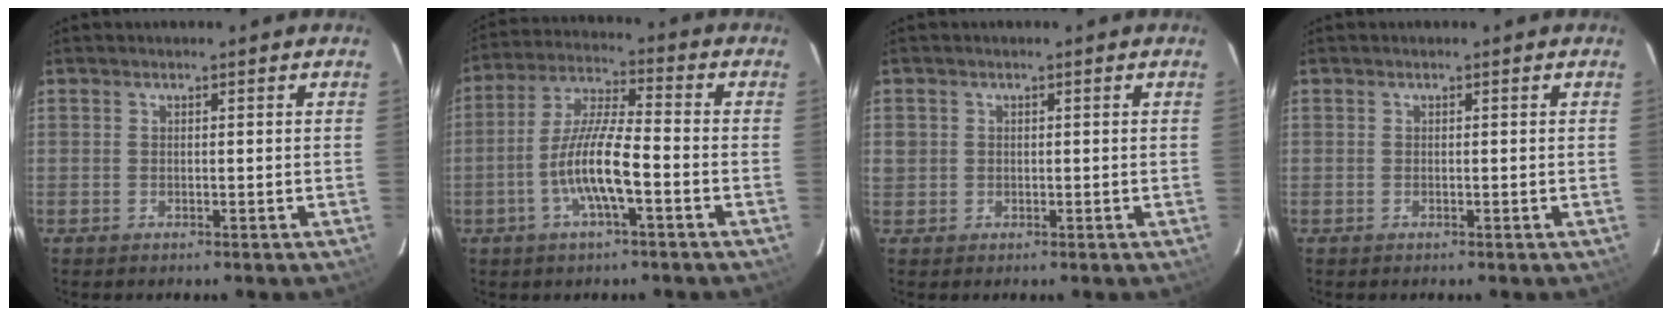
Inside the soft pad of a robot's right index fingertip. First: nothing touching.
{"total": 10.3, "force": [-3.8, 1.5, 9.5], "torque": [-0.194, 0.004, -0.075]}
{"total": 2.0, "force": [0.1, 1.9, 0.5], "torque": [-0.004, 0.001, 0.001]}
{"total": 0.0}